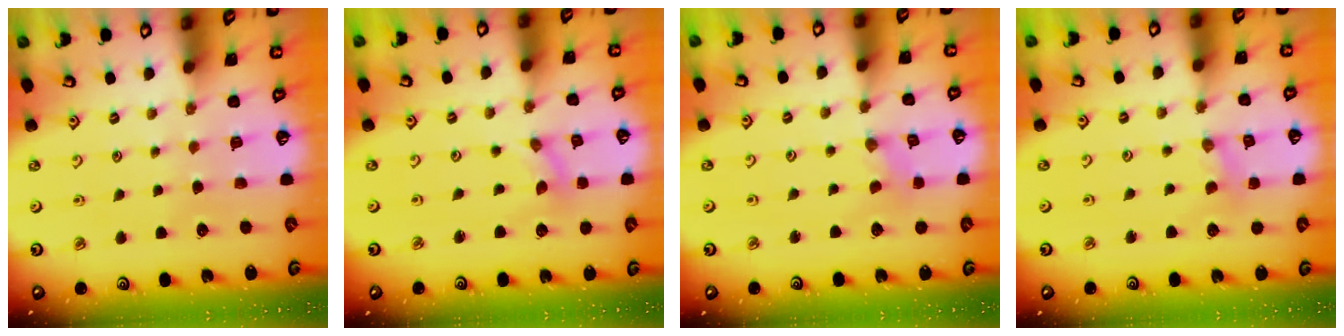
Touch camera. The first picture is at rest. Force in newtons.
{"total": 0.0}
{"total": 0.0}
{"total": 2.3, "press": 2.3, "slide": 0.3}